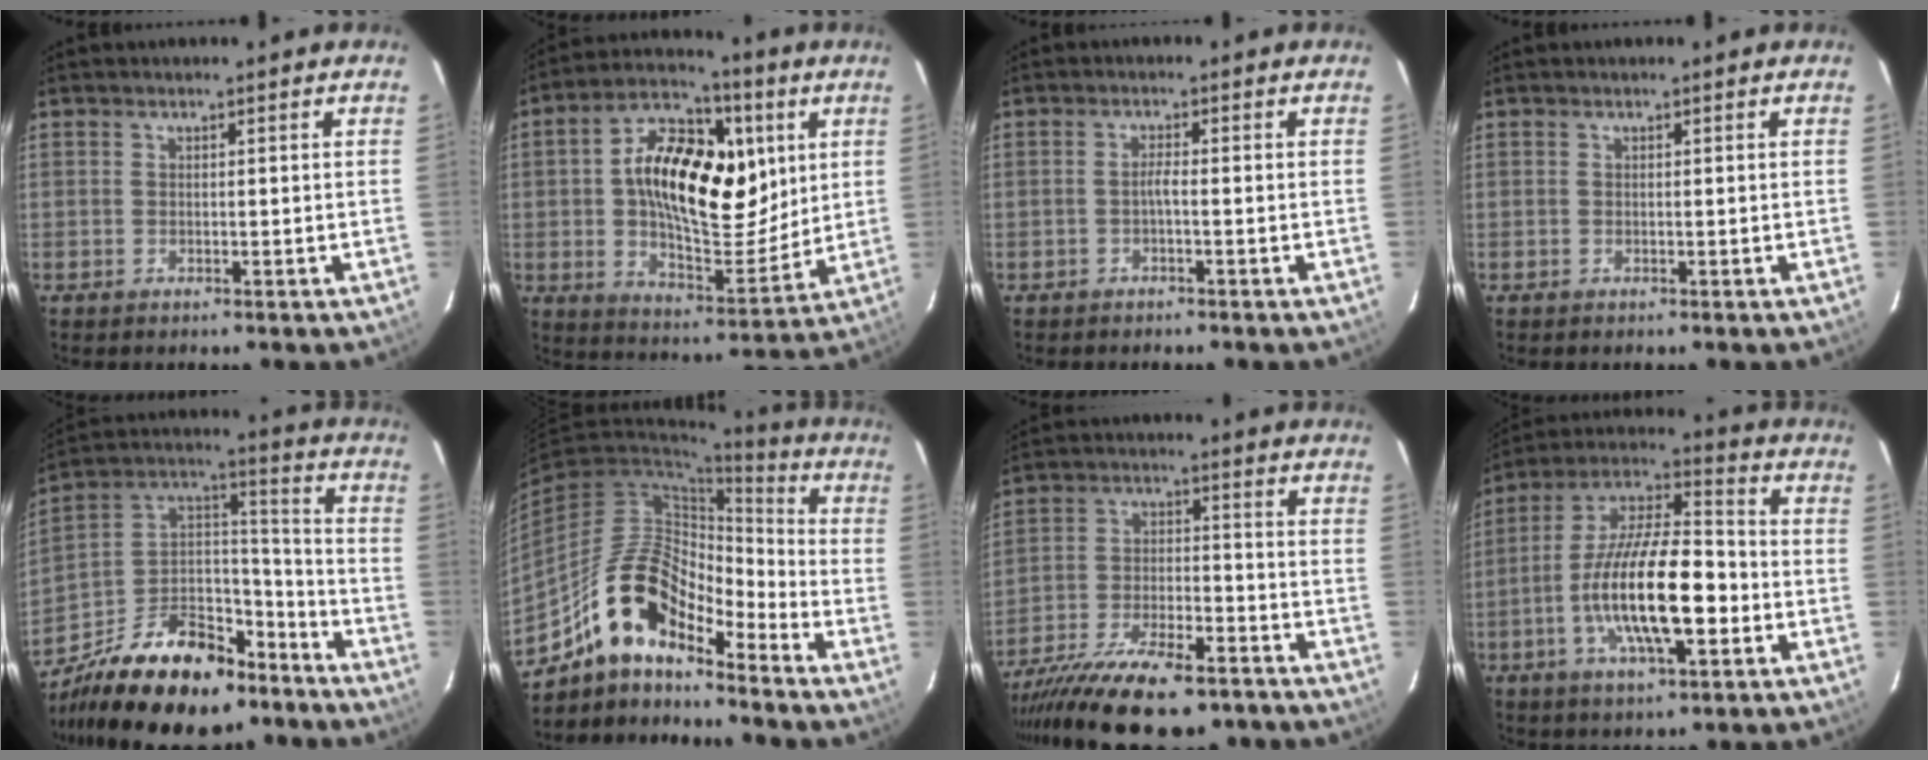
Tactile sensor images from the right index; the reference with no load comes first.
{"total": 20.5, "force": [4.2, 10.9, 16.9], "torque": [-0.299, 0.021, 0.064]}
{"total": 1.2, "force": [-0.6, -0.1, 1.1], "torque": [-0.022, 0.003, -0.012]}
{"total": 0.0}
{"total": 25.2, "force": [-17.4, 12.6, 13.1], "torque": [-0.262, 0.046, -0.261]}
{"total": 14.7, "force": [-11.5, 5.1, 7.6], "torque": [-0.138, 0.022, -0.217]}
{"total": 21.9, "force": [-17.0, 7.4, 11.6], "torque": [-0.227, -0.035, -0.264]}
{"total": 17.8, "force": [-4.6, 5.8, 16.2], "torque": [-0.306, 0.000, -0.089]}